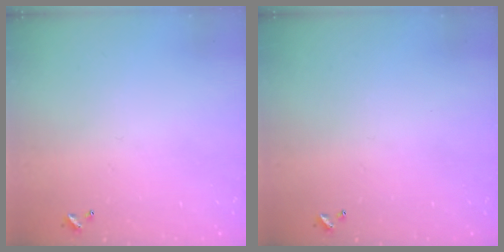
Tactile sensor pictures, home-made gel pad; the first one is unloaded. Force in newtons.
{"total": 0.0}